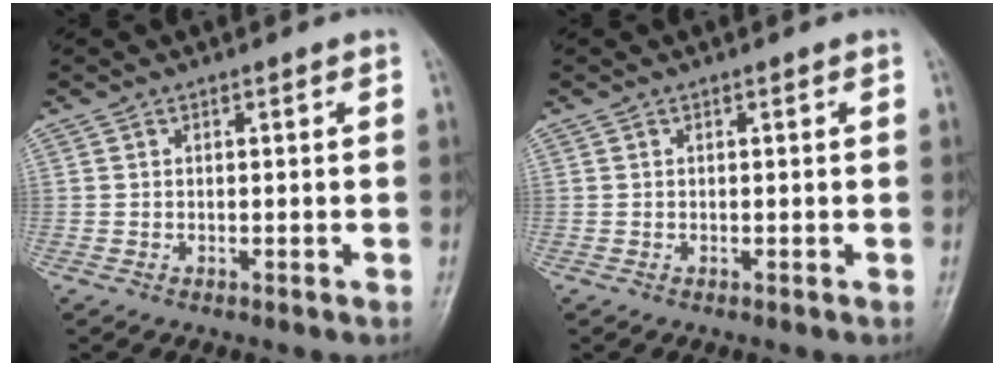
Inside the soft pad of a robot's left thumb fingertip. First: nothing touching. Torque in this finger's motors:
{"motor_torque": [0.01, 0.00, -0.07, -0.08, 0.00]}